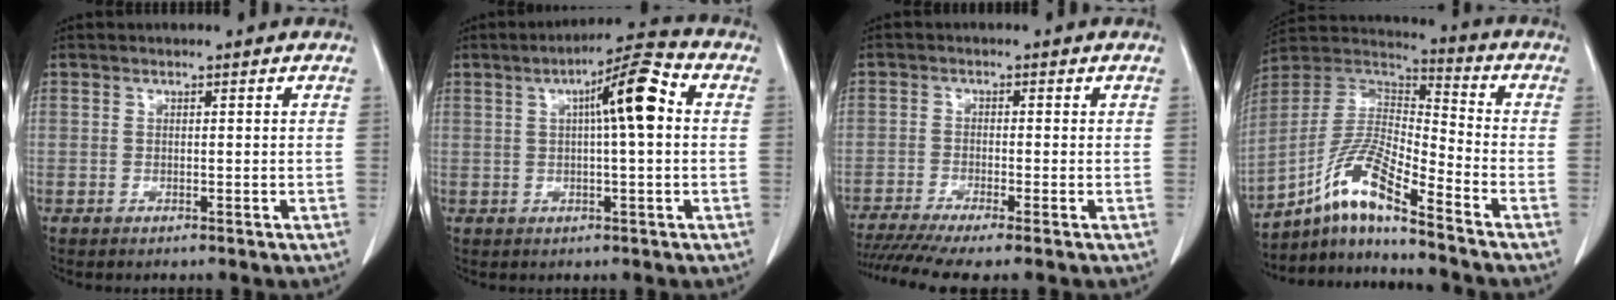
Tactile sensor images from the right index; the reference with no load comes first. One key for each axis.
{"total": 8.5, "fx": 1.5, "fy": 0.7, "fz": 8.3, "tx": -0.134, "ty": 0.020, "tz": 0.018}
{"total": 8.5, "fx": -6.7, "fy": -0.3, "fz": 5.2, "tx": -0.083, "ty": -0.013, "tz": -0.110}
{"total": 12.6, "fx": -8.6, "fy": 0.7, "fz": 9.1, "tx": -0.192, "ty": 0.011, "tz": -0.161}